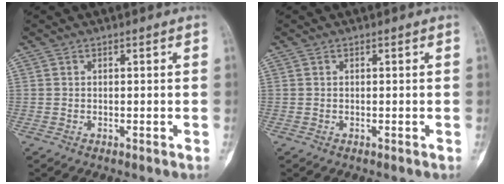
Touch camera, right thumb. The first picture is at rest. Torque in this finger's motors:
{"motor_torque": [0.24, 0.49, 0.24, 0.00, 0.08]}